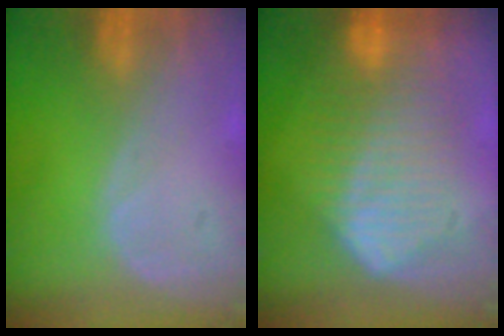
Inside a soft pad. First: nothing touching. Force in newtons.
{"total": 9.5, "press": 9.5, "slide": 0.7}